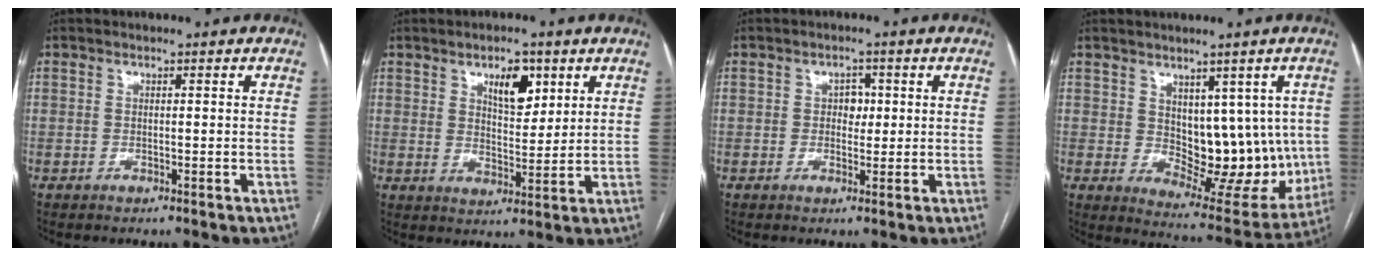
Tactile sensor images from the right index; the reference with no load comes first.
{"total": 6.4, "force": [3.3, 2.7, 4.7], "torque": [-0.075, 0.000, 0.057]}
{"total": 2.4, "force": [0.3, 1.7, 1.7], "torque": [-0.018, 0.005, 0.005]}
{"total": 12.5, "force": [1.3, 7.3, 10.1], "torque": [-0.112, 0.003, 0.042]}